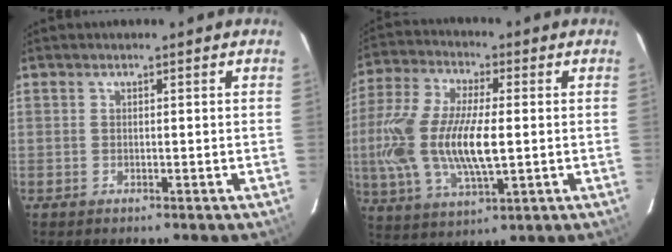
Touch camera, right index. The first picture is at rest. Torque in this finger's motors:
{"motor_torque": [0.68, -0.19, 1.05, 0.21]}